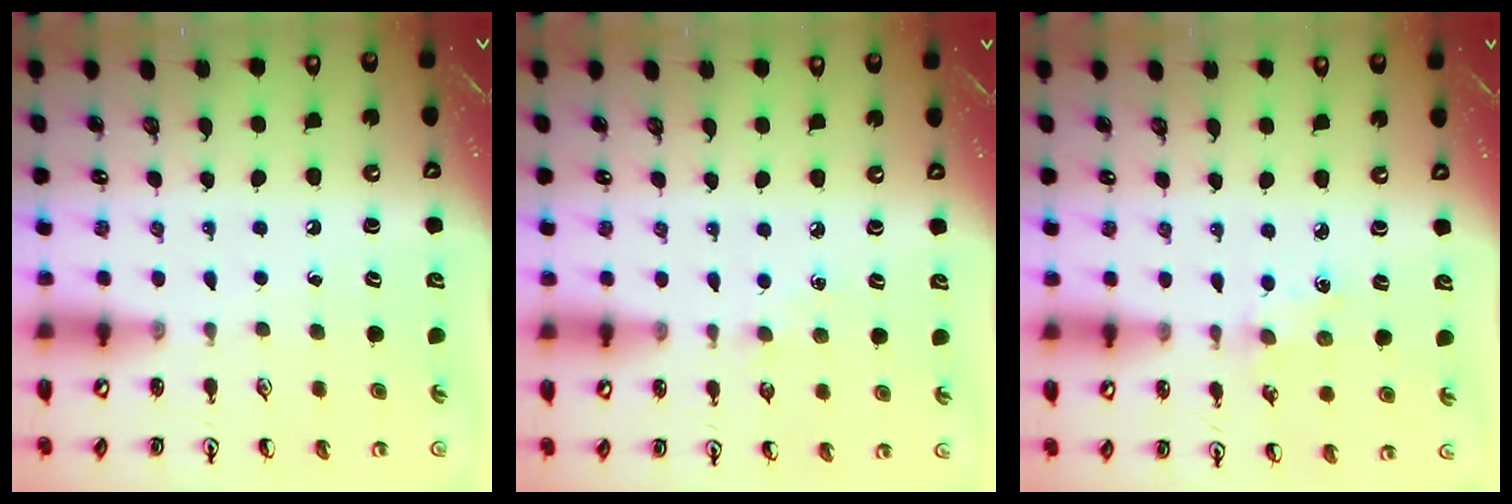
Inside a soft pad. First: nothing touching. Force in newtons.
{"total": 2.7, "press": 2.7, "slide": 0.4}
{"total": 3.7, "press": 3.7, "slide": 0.5}